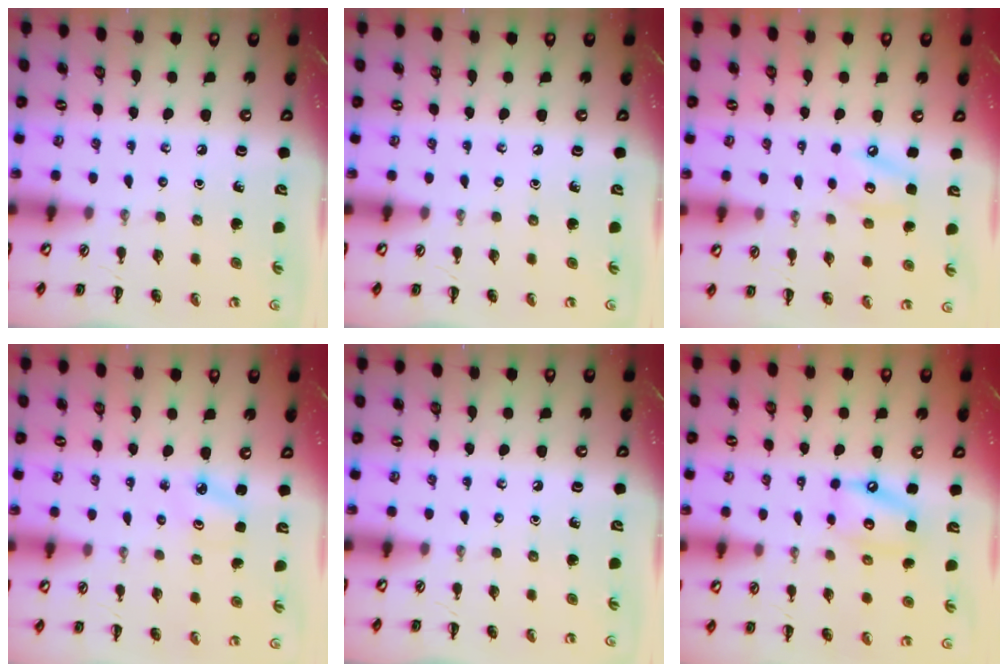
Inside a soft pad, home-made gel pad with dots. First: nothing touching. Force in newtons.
{"total": 0.0}
{"total": 5.7, "press": 5.6, "slide": 0.8}
{"total": 2.4, "press": 2.3, "slide": 0.7}
{"total": 0.0}
{"total": 9.9, "press": 9.8, "slide": 1.8}